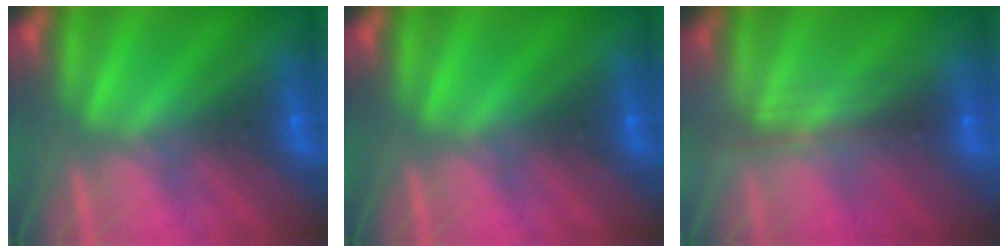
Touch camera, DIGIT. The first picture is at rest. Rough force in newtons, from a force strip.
{"total": 0.0}
{"total": 2.4}